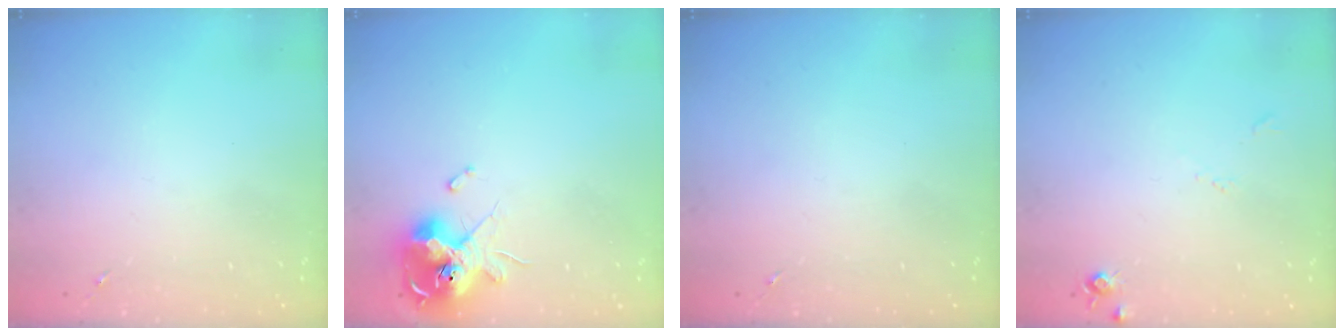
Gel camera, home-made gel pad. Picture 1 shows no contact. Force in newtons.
{"total": 13.9, "press": 13.8, "slide": 1.9}
{"total": 0.0}
{"total": 5.4, "press": 5.4, "slide": 0.6}